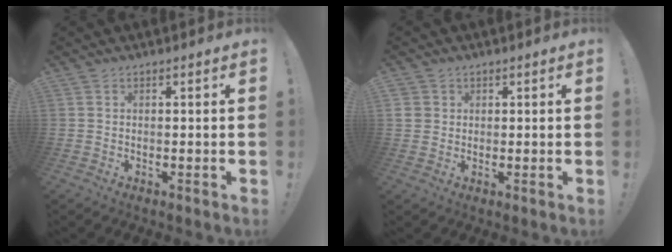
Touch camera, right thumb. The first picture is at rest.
{"total": 2.8, "force": [1.0, 2.6, 0.3], "torque": [-0.005, 0.000, 0.020]}